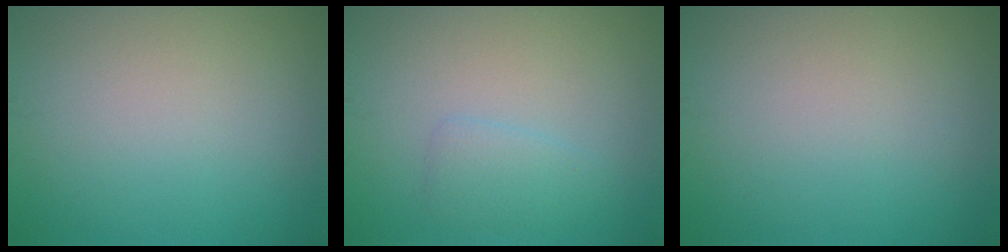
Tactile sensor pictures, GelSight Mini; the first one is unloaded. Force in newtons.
{"total": 1.8, "press": 1.8, "slide": 0.0}
{"total": 0.0}